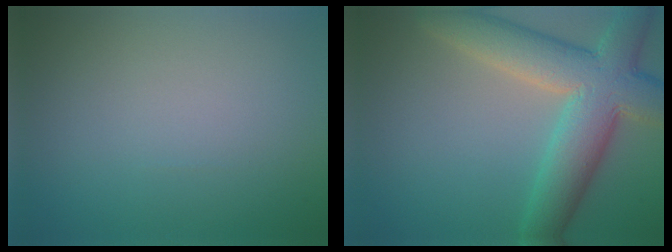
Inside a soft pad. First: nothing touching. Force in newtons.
{"total": 9.2, "press": 9.2, "slide": 0.8}